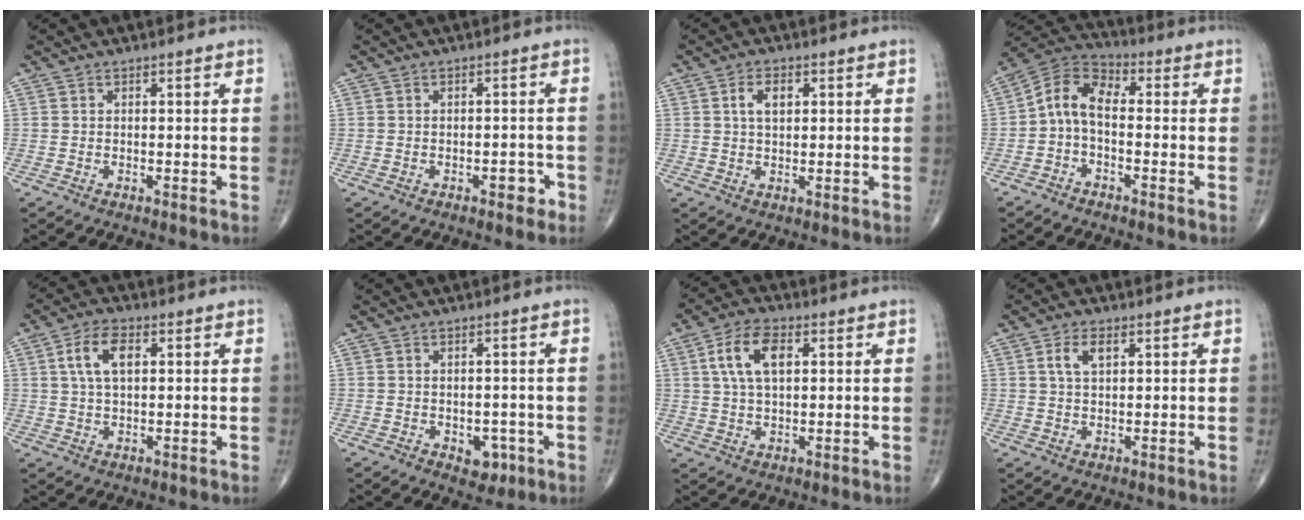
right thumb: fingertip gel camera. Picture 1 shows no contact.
{"total": 2.6, "force": [-1.3, 1.3, 1.8], "torque": [-0.012, 0.009, -0.017]}
{"total": 4.0, "force": [1.2, 2.3, 3.1], "torque": [-0.048, 0.000, 0.020]}
{"total": 7.7, "force": [-0.9, 4.5, 6.1], "torque": [-0.098, 0.031, -0.036]}
{"total": 7.0, "force": [1.9, 3.7, 5.6], "torque": [-0.102, 0.005, 0.034]}
{"total": 3.8, "force": [-1.4, 2.7, 2.4], "torque": [-0.007, 0.005, -0.013]}
{"total": 8.9, "force": [2.5, 4.7, 7.1], "torque": [-0.126, 0.005, 0.043]}
{"total": 4.0, "force": [1.5, 2.1, 3.1], "torque": [-0.059, 0.002, 0.029]}